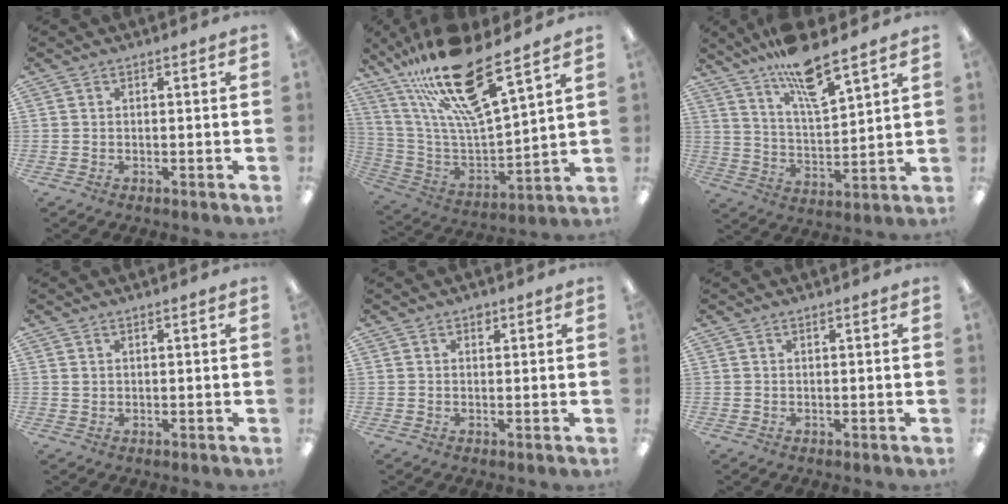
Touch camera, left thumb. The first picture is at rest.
{"total": 22.4, "force": [16.8, 5.2, 14.0], "torque": [-0.253, -0.103, 0.284]}
{"total": 12.8, "force": [10.2, 2.3, 7.4], "torque": [-0.132, -0.059, 0.172]}
{"total": 0.8, "force": [0.6, 0.3, 0.4], "torque": [-0.010, 0.001, 0.010]}
{"total": 1.4, "force": [1.0, 0.7, 0.6], "torque": [-0.005, -0.002, 0.016]}
{"total": 0.7, "force": [0.4, 0.0, 0.5], "torque": [-0.009, 0.001, 0.007]}